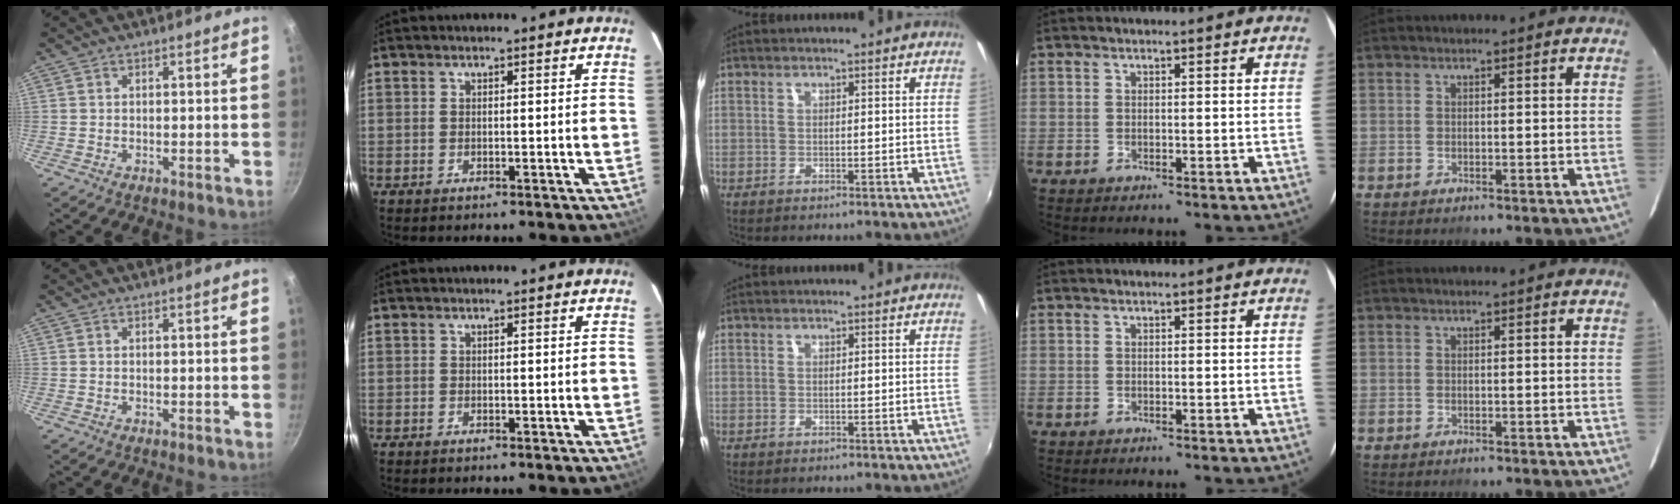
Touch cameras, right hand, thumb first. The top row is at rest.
{}